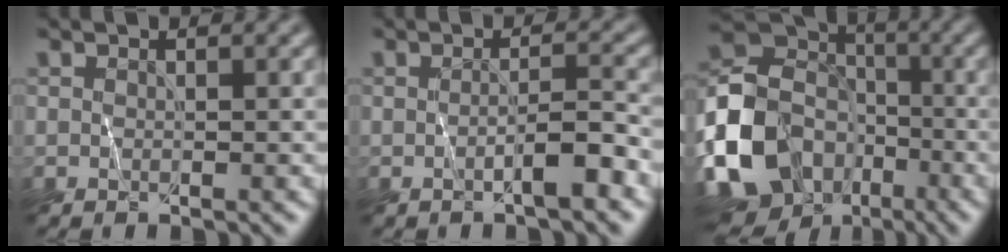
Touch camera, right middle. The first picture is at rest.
{"total": 2.5, "force": [-1.1, 0.3, 2.2], "torque": [-0.032, 0.007, -0.022]}
{"total": 14.2, "force": [-5.4, 11.4, 6.7], "torque": [-0.165, -0.014, -0.109]}